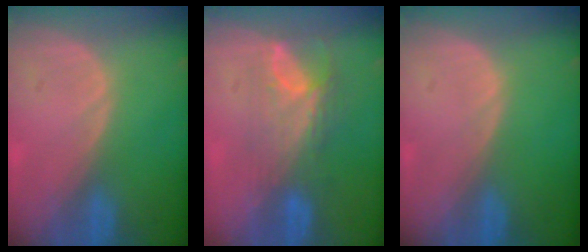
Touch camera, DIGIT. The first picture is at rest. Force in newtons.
{"total": 7.9, "press": 6.6, "slide": 4.4}
{"total": 0.0}